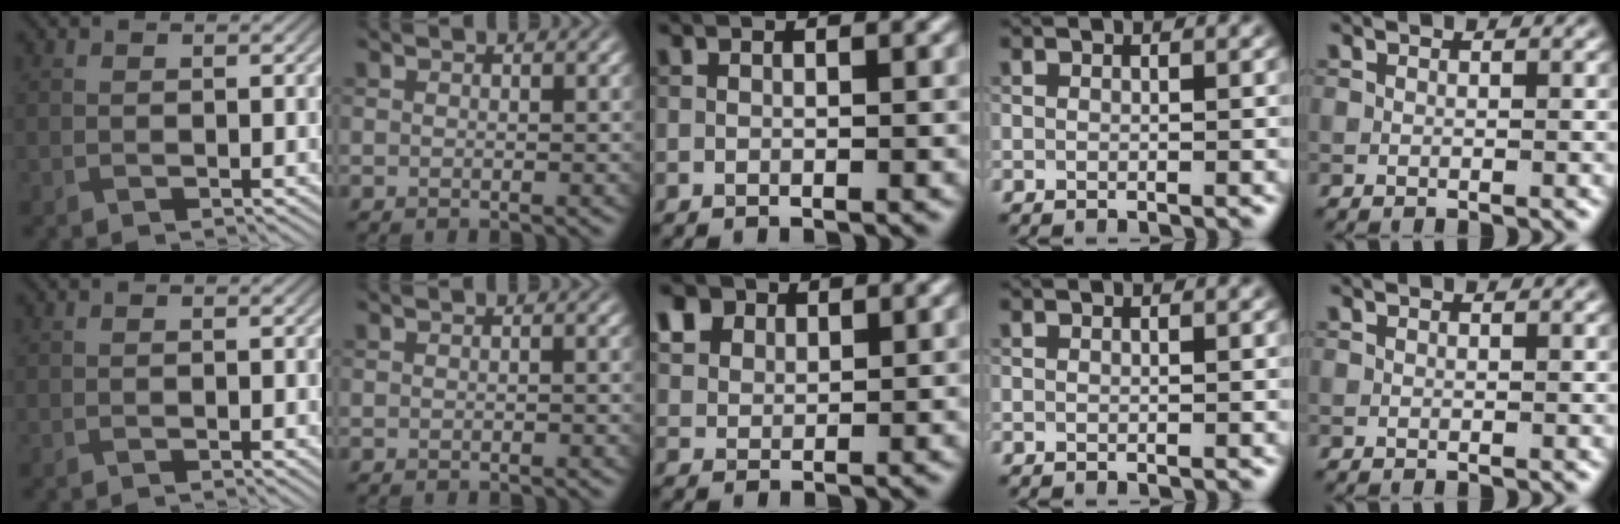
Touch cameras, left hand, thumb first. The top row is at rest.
{"thumb": {"total": 0.6, "force": [0.3, -0.5, -0.2], "torque": [0.004, 0.005, 0.004]}, "index": {"total": 0.6, "force": [-0.5, -0.3, -0.3], "torque": [0.003, 0.001, -0.008]}, "middle": {"total": 4.1, "force": [2.6, 2.7, 1.7], "torque": [-0.054, 0.003, 0.055]}}